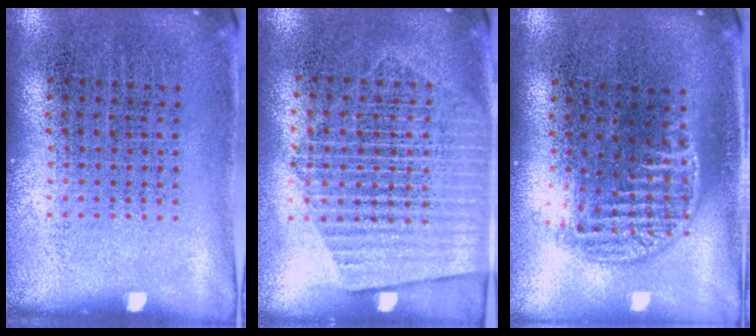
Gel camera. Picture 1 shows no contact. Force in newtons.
{"total": 1.7, "press": 1.5, "slide": 0.7}
{"total": 1.2, "press": 1.0, "slide": 0.6}